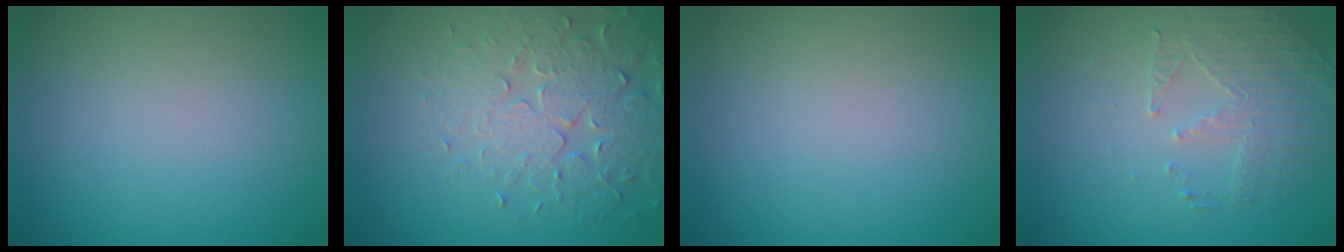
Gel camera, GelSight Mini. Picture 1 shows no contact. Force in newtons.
{"total": 4.6, "press": 4.5, "slide": 1.1}
{"total": 0.0}
{"total": 2.2, "press": 1.8, "slide": 1.2}